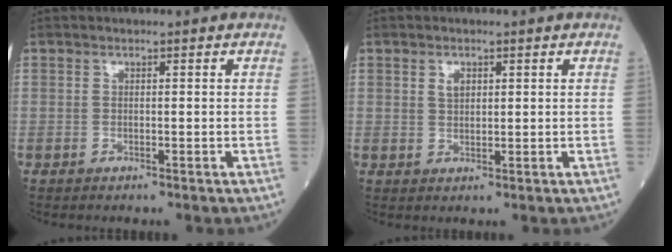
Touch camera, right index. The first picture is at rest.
{"total": 1.8, "force": [0.8, 1.1, 1.2], "torque": [-0.021, 0.003, 0.015]}